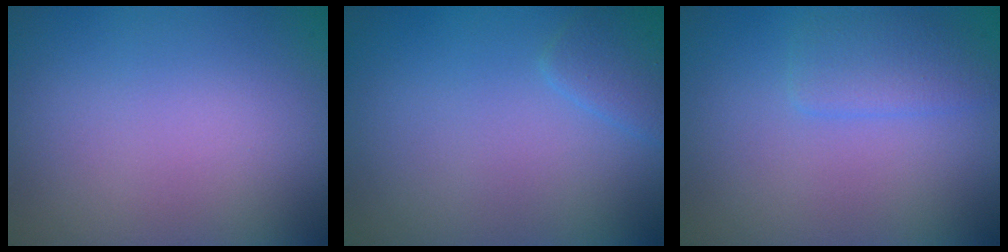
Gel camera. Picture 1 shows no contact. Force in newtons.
{"total": 1.6, "press": 1.6, "slide": 0.1}
{"total": 1.9, "press": 1.9, "slide": 0.1}